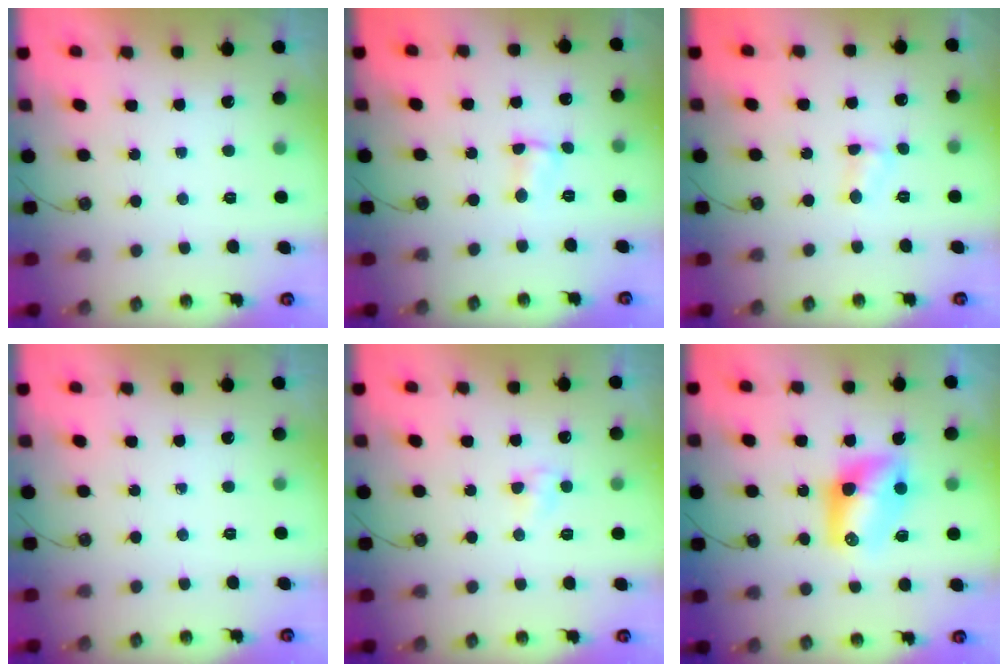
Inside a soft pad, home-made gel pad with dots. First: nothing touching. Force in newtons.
{"total": 1.9, "press": 1.9, "slide": 0.3}
{"total": 4.0, "press": 4.0, "slide": 0.4}
{"total": 0.0}
{"total": 3.0, "press": 2.9, "slide": 0.3}
{"total": 9.9, "press": 9.8, "slide": 0.6}